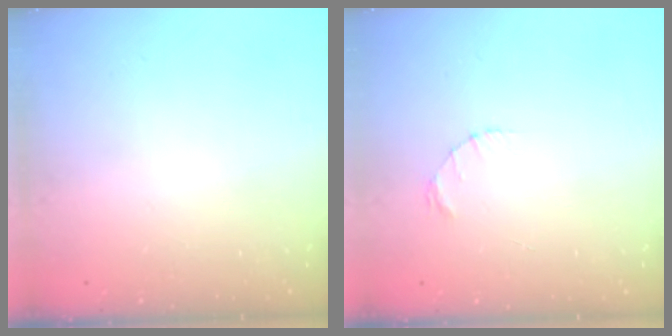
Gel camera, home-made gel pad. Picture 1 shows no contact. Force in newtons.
{"total": 1.4, "press": 1.4, "slide": 0.2}